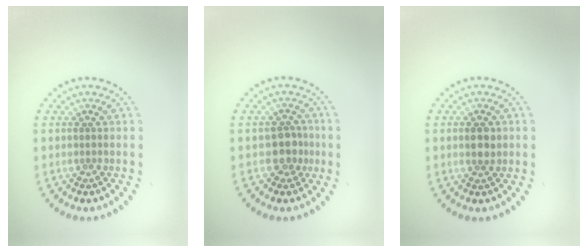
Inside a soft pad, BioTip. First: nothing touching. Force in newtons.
{"total": 2.3, "press": 2.1, "slide": 1.1}
{"total": 1.9, "press": 1.9, "slide": 0.3}